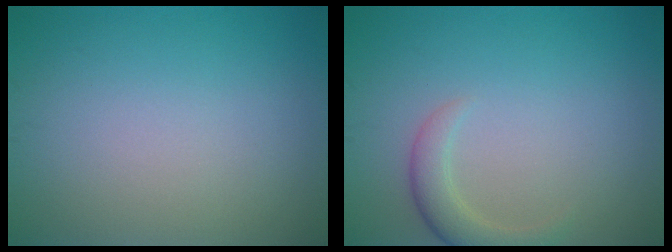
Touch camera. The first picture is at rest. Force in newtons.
{"total": 2.5, "press": 2.5, "slide": 0.2}